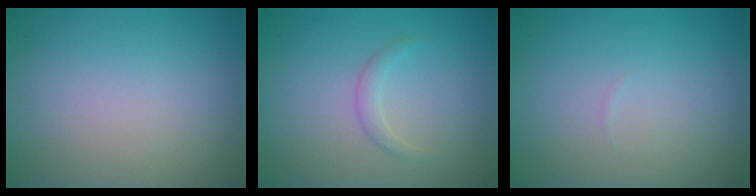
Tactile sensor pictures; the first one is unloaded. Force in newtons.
{"total": 1.2, "press": 1.2, "slide": 0.0}
{"total": 0.0}